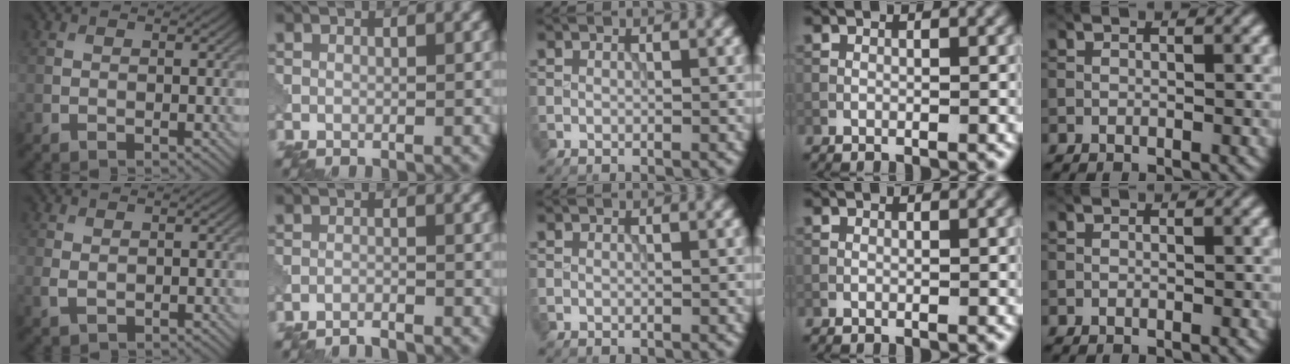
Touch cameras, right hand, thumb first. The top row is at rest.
{"thumb": {"total": 1.3, "force": [0.4, 0.9, 0.9], "torque": [-0.029, -0.002, 0.011]}, "index": {"total": 1.9, "force": [-1.9, 0.0, 0.4], "torque": [0.000, 0.003, -0.037]}}